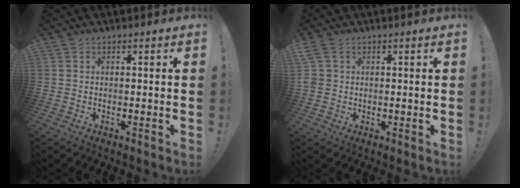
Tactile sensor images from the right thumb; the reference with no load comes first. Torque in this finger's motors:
{"motor_torque": [-0.03, 0.11, 0.27, 0.21, 0.02]}